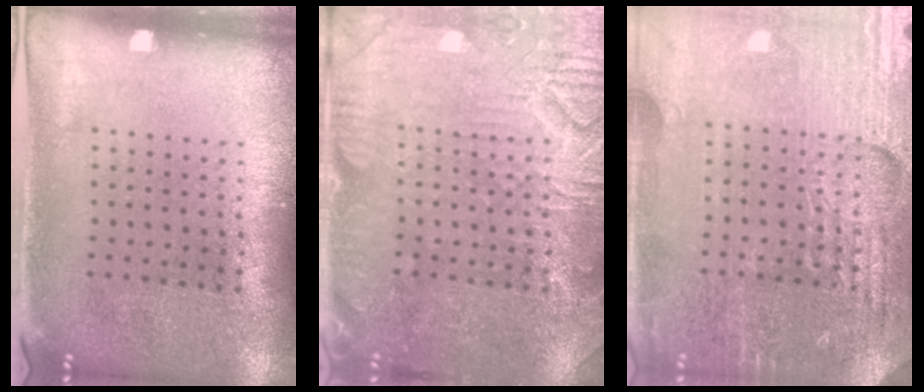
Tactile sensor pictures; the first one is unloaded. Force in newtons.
{"total": 4.5, "press": 4.5, "slide": 0.6}
{"total": 4.4, "press": 4.2, "slide": 1.5}